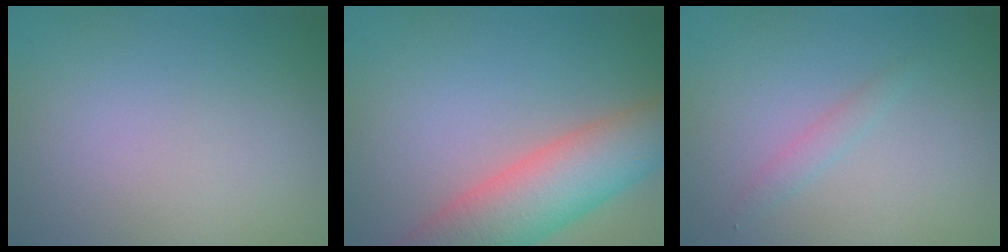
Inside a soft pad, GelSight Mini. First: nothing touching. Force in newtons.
{"total": 8.7, "press": 8.6, "slide": 0.5}
{"total": 1.0, "press": 1.0, "slide": 0.1}